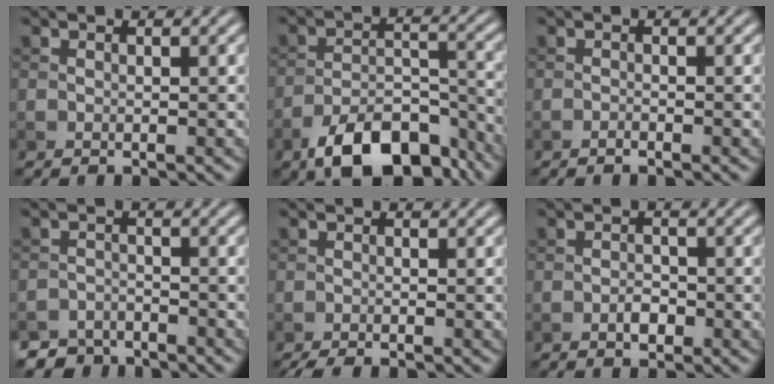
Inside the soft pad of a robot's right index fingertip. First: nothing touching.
{"total": 9.9, "force": [-6.7, 4.4, 5.8], "torque": [-0.092, -0.009, -0.115]}
{"total": 0.5, "force": [-0.5, 0.0, 0.3], "torque": [-0.002, 0.001, -0.010]}
{"total": 4.1, "force": [-3.8, 1.5, 0.1], "torque": [0.011, -0.005, -0.064]}
{"total": 1.9, "force": [-1.6, 0.2, 1.0], "torque": [-0.016, -0.002, -0.028]}
{"total": 1.6, "force": [-0.7, 0.9, 1.1], "torque": [-0.017, 0.002, -0.015]}